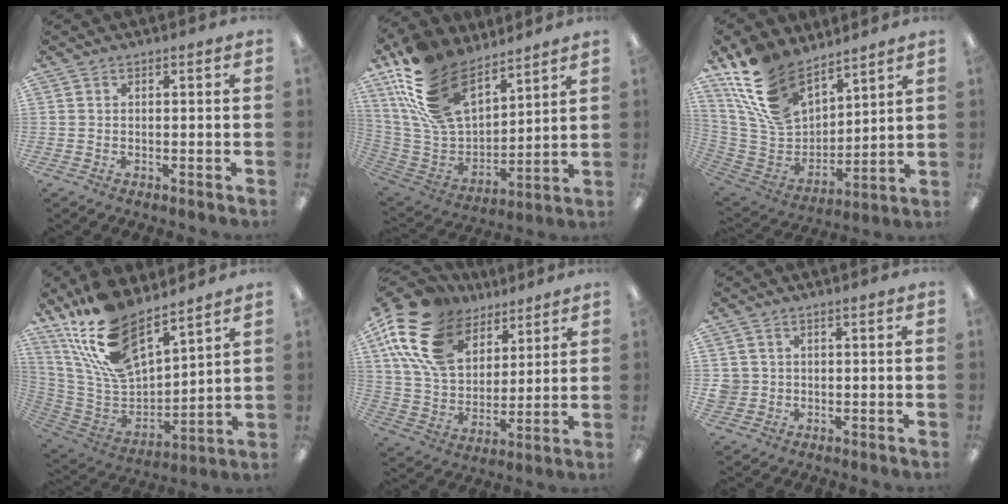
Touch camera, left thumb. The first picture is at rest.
{"total": 22.8, "force": [14.6, 12.3, 12.5], "torque": [-0.275, -0.072, 0.273]}
{"total": 19.4, "force": [13.0, 10.7, 9.6], "torque": [-0.214, -0.063, 0.248]}
{"total": 20.3, "force": [15.1, 8.1, 10.8], "torque": [-0.234, -0.091, 0.275]}
{"total": 20.6, "force": [11.6, 12.4, 11.7], "torque": [-0.255, -0.041, 0.213]}
{"total": 3.0, "force": [0.3, 3.0, 0.3], "torque": [-0.012, 0.006, 0.006]}